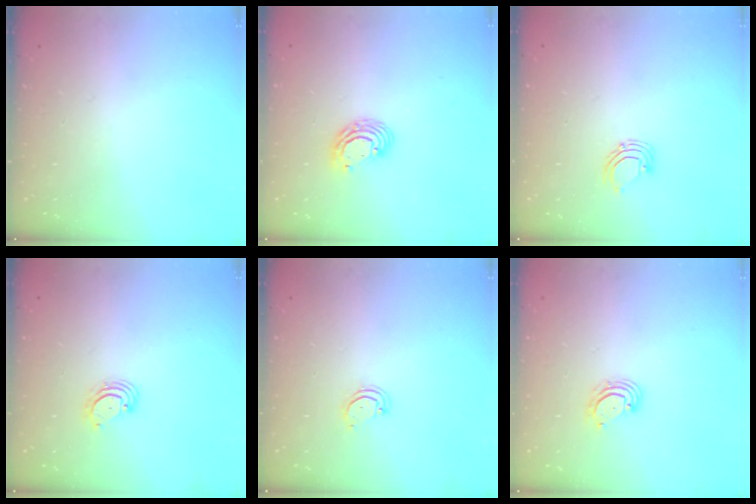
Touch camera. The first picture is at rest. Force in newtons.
{"total": 6.5, "press": 6.5, "slide": 0.2}
{"total": 3.4, "press": 3.4, "slide": 0.3}
{"total": 2.9, "press": 2.9, "slide": 0.4}
{"total": 3.0, "press": 3.0, "slide": 0.2}
{"total": 2.9, "press": 2.9, "slide": 0.1}